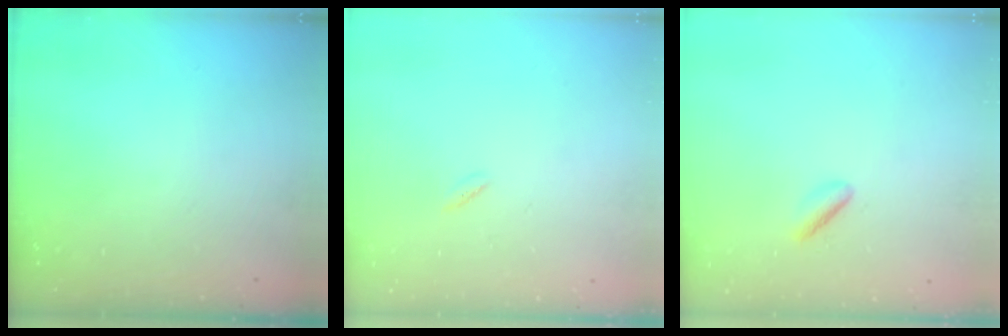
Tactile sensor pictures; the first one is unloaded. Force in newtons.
{"total": 0.8, "press": 0.7, "slide": 0.5}
{"total": 2.4, "press": 2.2, "slide": 1.0}